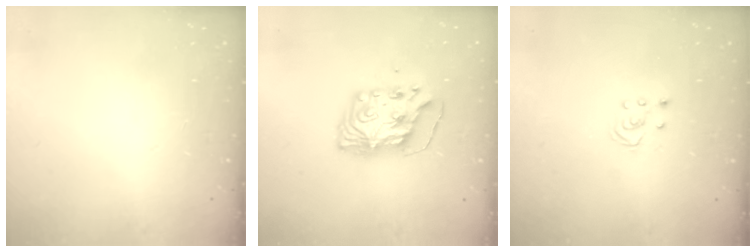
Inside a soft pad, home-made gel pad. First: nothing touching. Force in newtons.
{"total": 10.1, "press": 10.0, "slide": 1.0}
{"total": 2.5, "press": 2.5, "slide": 0.2}